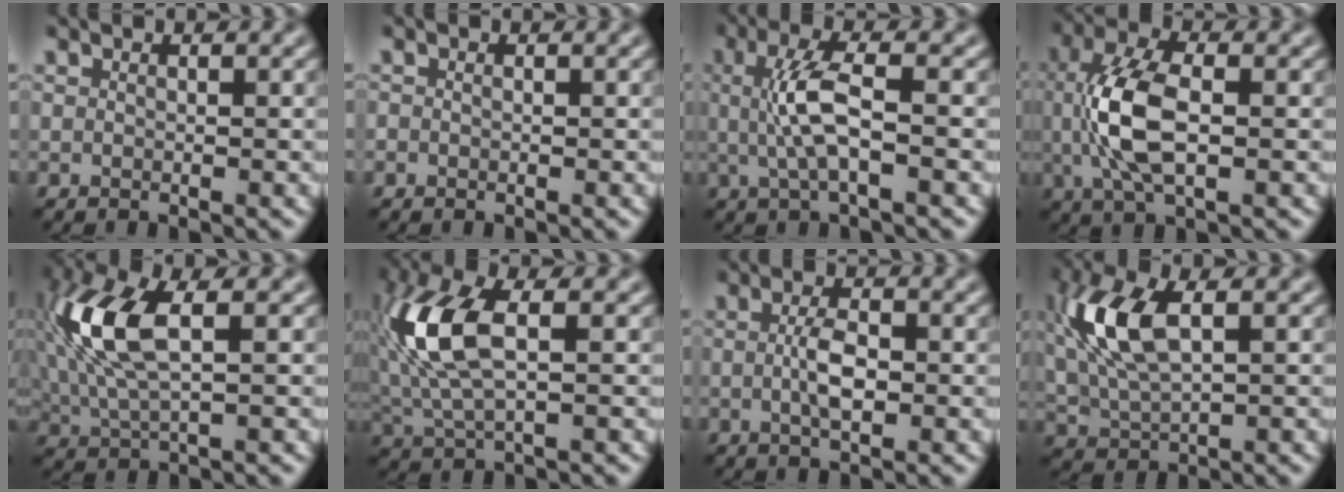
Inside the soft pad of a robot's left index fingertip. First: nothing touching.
{"total": 0.0}
{"total": 4.6, "force": [0.1, 1.1, 4.4], "torque": [-0.097, 0.004, 0.002]}
{"total": 6.8, "force": [-0.2, 3.0, 6.1], "torque": [-0.134, 0.005, -0.005]}
{"total": 8.1, "force": [1.3, 3.6, 7.1], "torque": [-0.176, 0.014, 0.022]}
{"total": 8.0, "force": [1.0, 3.5, 7.1], "torque": [-0.164, 0.014, 0.015]}
{"total": 2.7, "force": [-0.2, 0.9, 2.5], "torque": [-0.052, 0.001, -0.005]}
{"total": 7.6, "force": [1.7, 3.5, 6.5], "torque": [-0.154, 0.014, 0.029]}